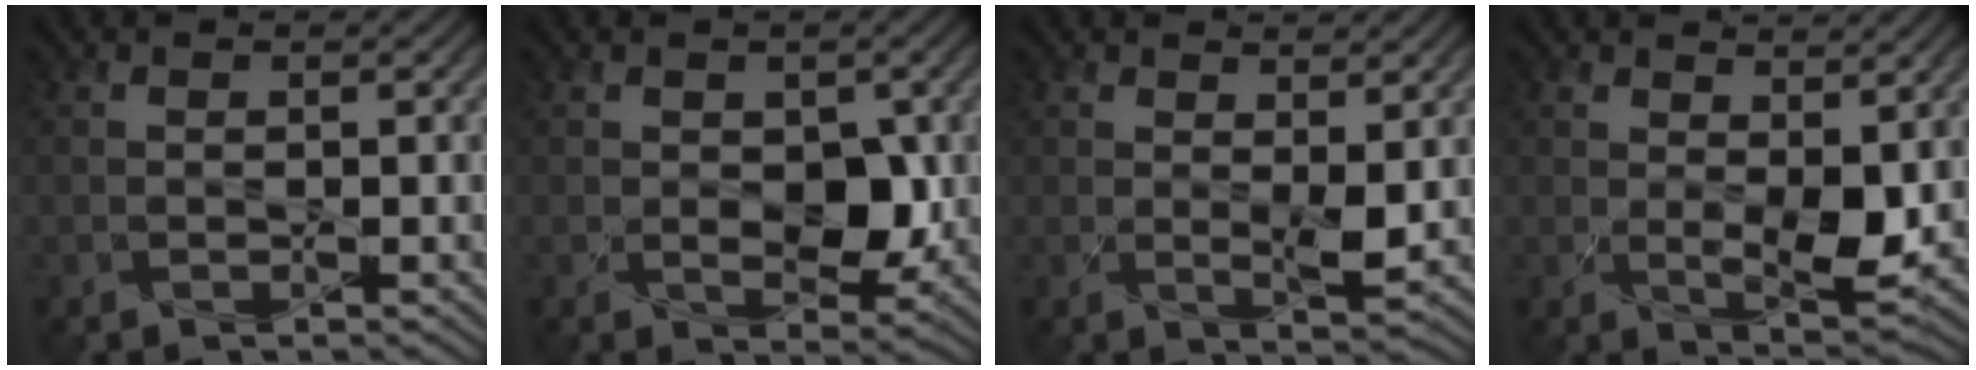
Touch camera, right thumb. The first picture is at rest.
{"total": 4.5, "force": [0.2, 2.9, 3.4], "torque": [-0.058, -0.014, 0.010]}
{"total": 2.9, "force": [1.3, 0.9, 2.4], "torque": [-0.052, -0.011, 0.026]}
{"total": 5.4, "force": [1.9, 2.7, 4.3], "torque": [-0.087, -0.015, 0.036]}